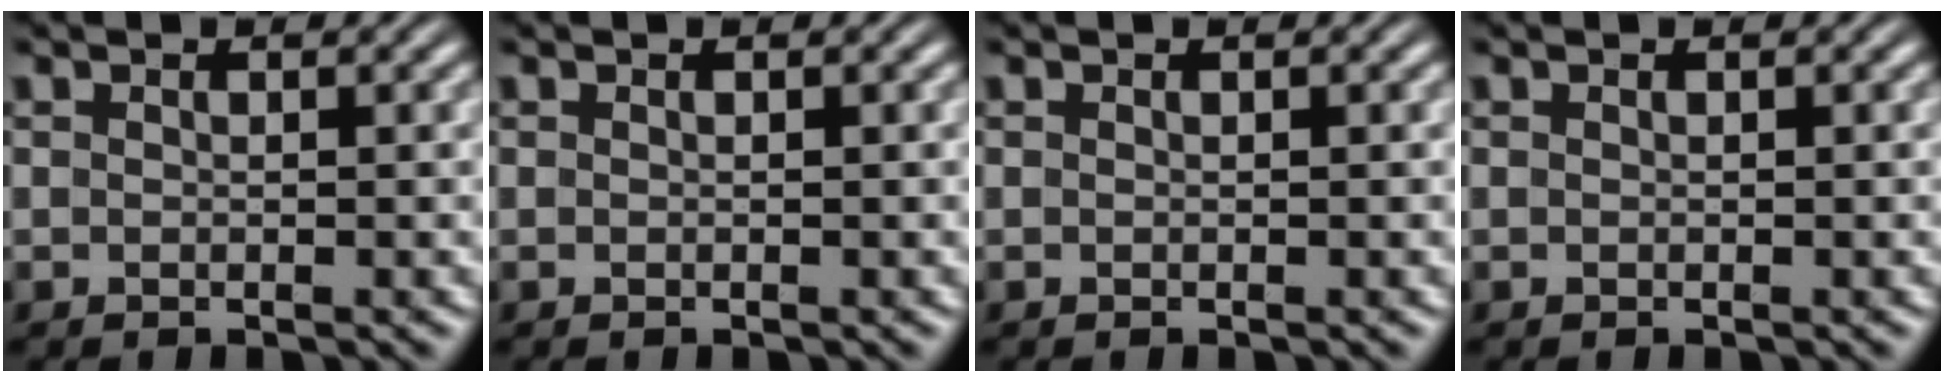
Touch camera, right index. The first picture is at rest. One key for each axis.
{"total": 0.0}
{"total": 0.0}
{"total": 0.0}